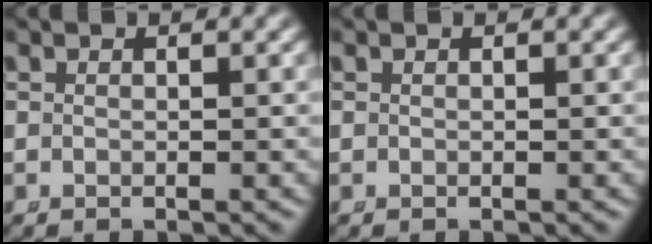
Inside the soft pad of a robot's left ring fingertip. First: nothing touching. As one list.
[{"total": 0.0}]